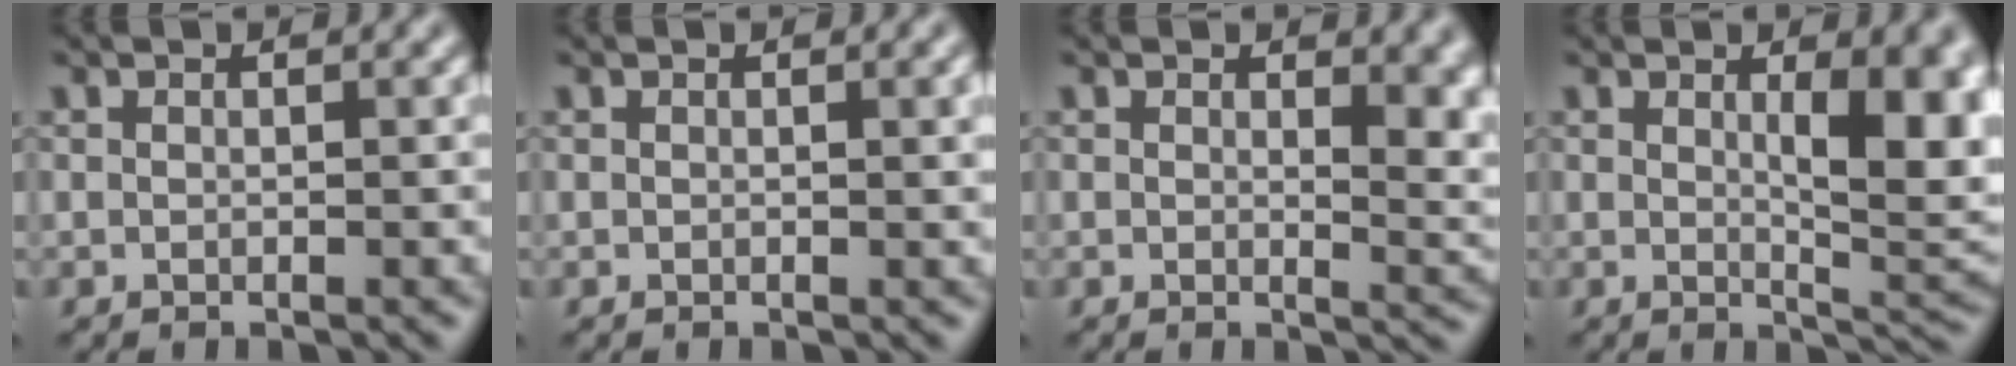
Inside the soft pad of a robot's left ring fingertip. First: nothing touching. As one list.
[{"total": 1.1, "force": [0.2, 0.2, 1.1], "torque": [-0.014, 0.000, 0.002]}, {"total": 4.8, "force": [1.3, 2.2, 4.1], "torque": [-0.041, -0.009, 0.023]}, {"total": 7.2, "force": [1.3, 2.2, 6.7], "torque": [-0.086, -0.006, 0.028]}]